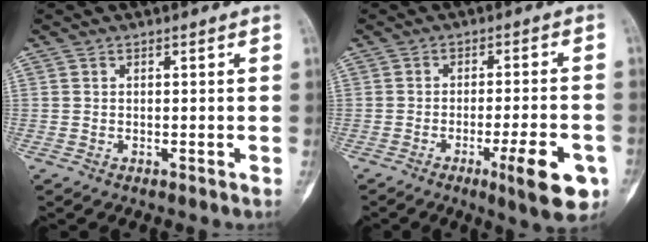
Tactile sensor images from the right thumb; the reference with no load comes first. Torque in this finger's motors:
{"motor_torque": [-0.36, -0.19, 0.37, 0.16, 0.18]}